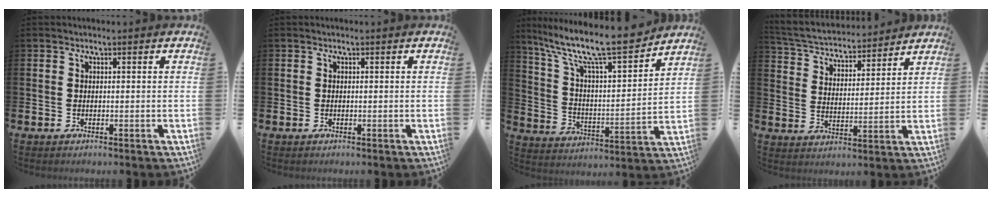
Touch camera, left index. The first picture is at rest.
{"total": 0.0}
{"total": 12.5, "force": [10.7, 2.3, 6.1], "torque": [-0.142, -0.072, 0.179]}
{"total": 4.6, "force": [4.5, 1.0, 0.2], "torque": [-0.027, -0.038, 0.073]}